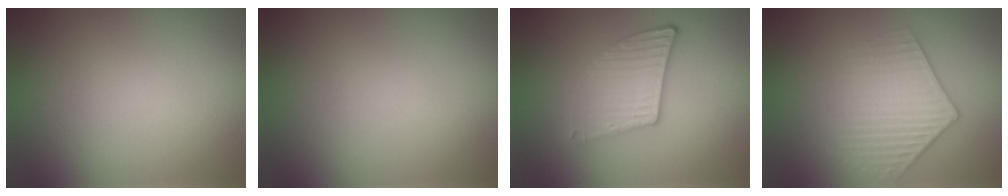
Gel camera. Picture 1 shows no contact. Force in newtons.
{"total": 0.0}
{"total": 3.7, "press": 3.2, "slide": 2.0}
{"total": 3.3, "press": 3.2, "slide": 1.0}